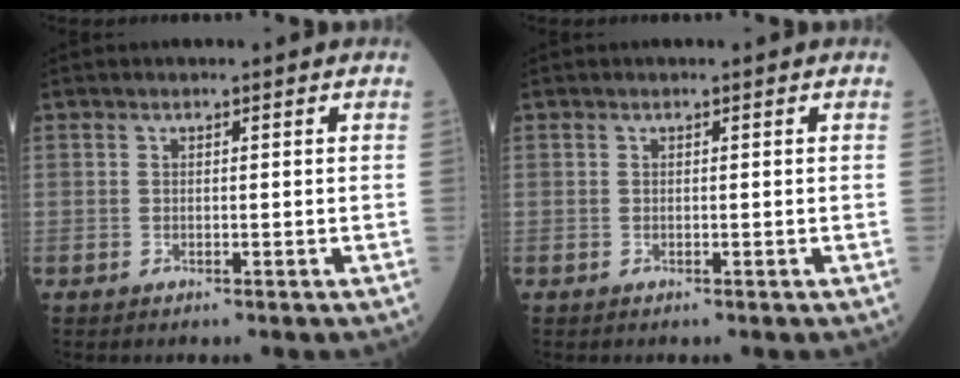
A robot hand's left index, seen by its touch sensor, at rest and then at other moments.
{"total": 0.0}